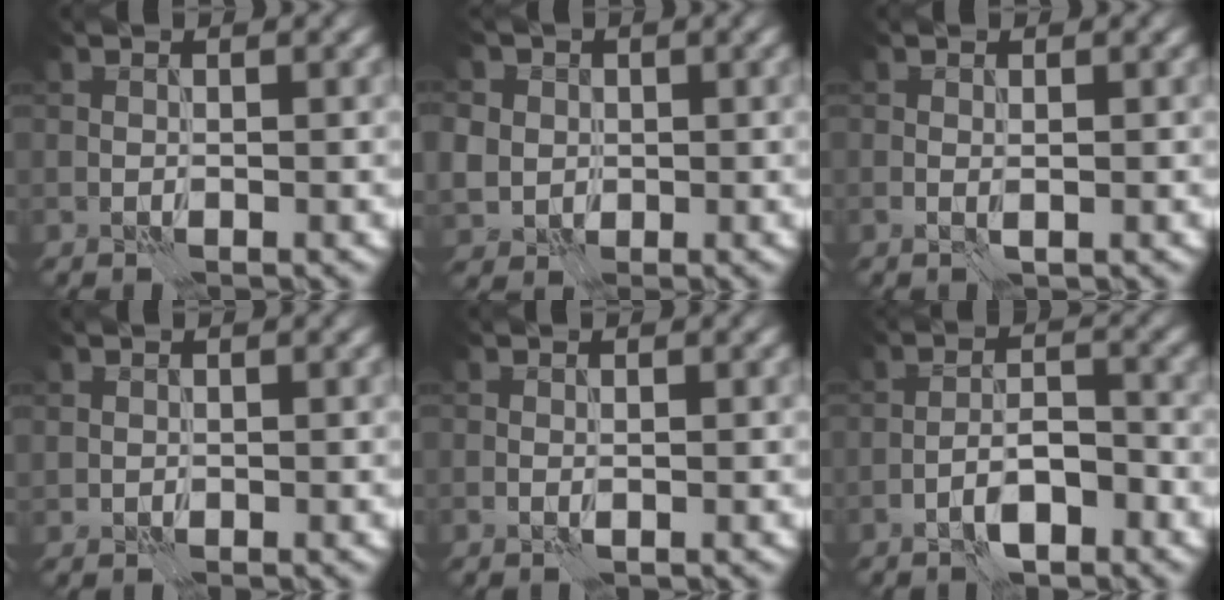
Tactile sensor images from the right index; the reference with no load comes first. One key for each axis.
{"total": 5.7, "fx": 1.8, "fy": 5.0, "fz": 2.0, "tx": -0.053, "ty": 0.017, "tz": 0.020}
{"total": 0.5, "fx": 0.0, "fy": 0.0, "fz": 0.5, "tx": -0.009, "ty": -0.001, "tz": 0.000}
{"total": 0.6, "fx": 0.4, "fy": 0.4, "fz": 0.0, "tx": 0.000, "ty": 0.000, "tz": 0.010}
{"total": 0.0}
{"total": 3.4, "fx": -2.3, "fy": 0.9, "fz": 2.3, "tx": -0.036, "ty": 0.009, "tz": -0.045}